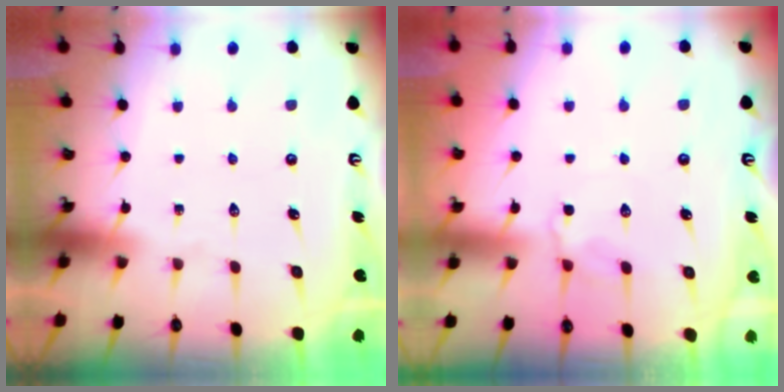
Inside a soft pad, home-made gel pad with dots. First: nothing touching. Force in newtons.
{"total": 2.8, "press": 2.6, "slide": 1.1}